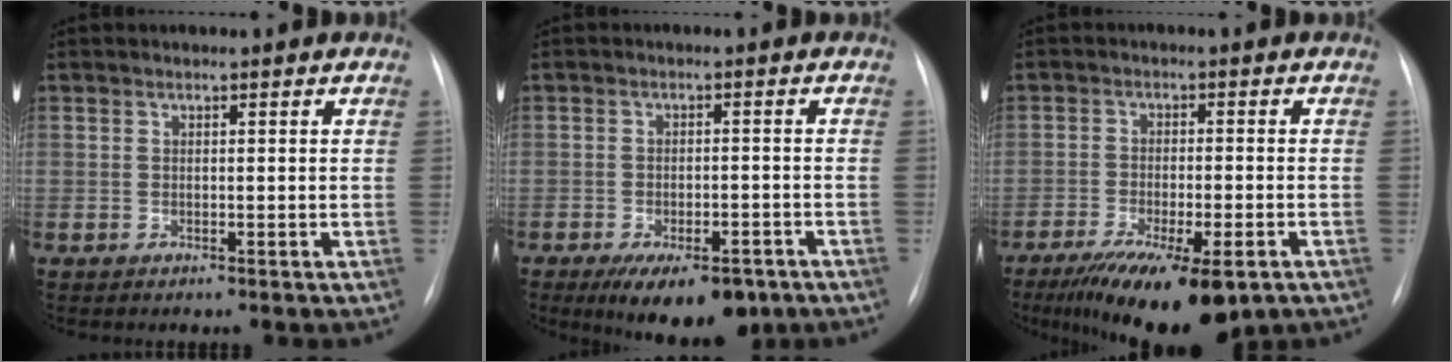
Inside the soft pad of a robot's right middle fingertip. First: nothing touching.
{"total": 10.4, "force": [-7.0, 4.4, 6.4], "torque": [-0.086, -0.004, -0.100]}
{"total": 14.9, "force": [-9.6, 4.0, 10.6], "torque": [-0.153, -0.026, -0.144]}